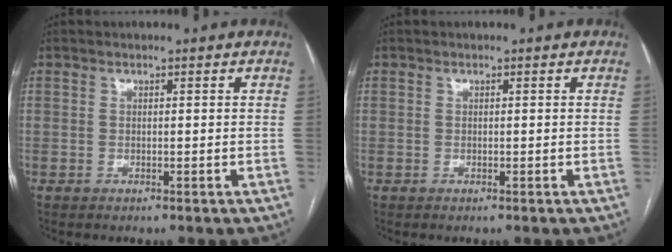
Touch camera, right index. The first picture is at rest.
{"total": 0.0}